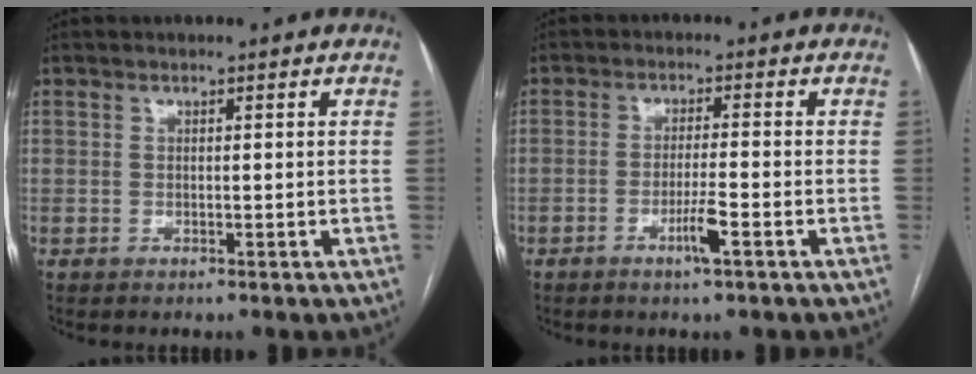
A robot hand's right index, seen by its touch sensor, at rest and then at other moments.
{"total": 3.8, "force": [-1.9, -0.3, 3.3], "torque": [-0.067, -0.007, -0.035]}